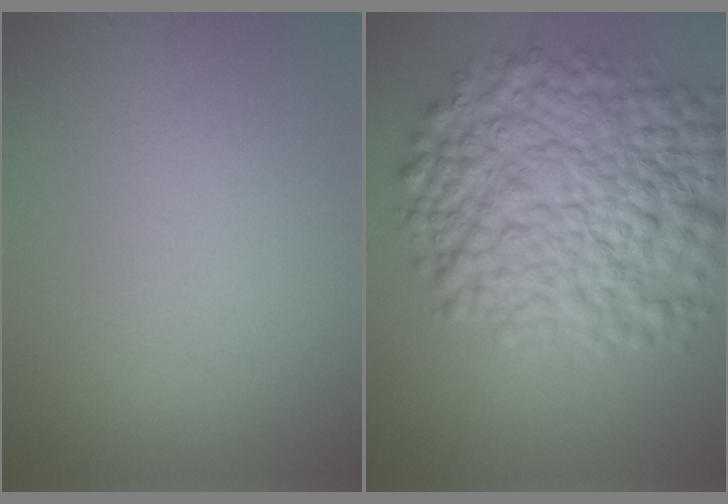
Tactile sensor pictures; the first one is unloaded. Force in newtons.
{"total": 11.7, "press": 11.7, "slide": 0.3}